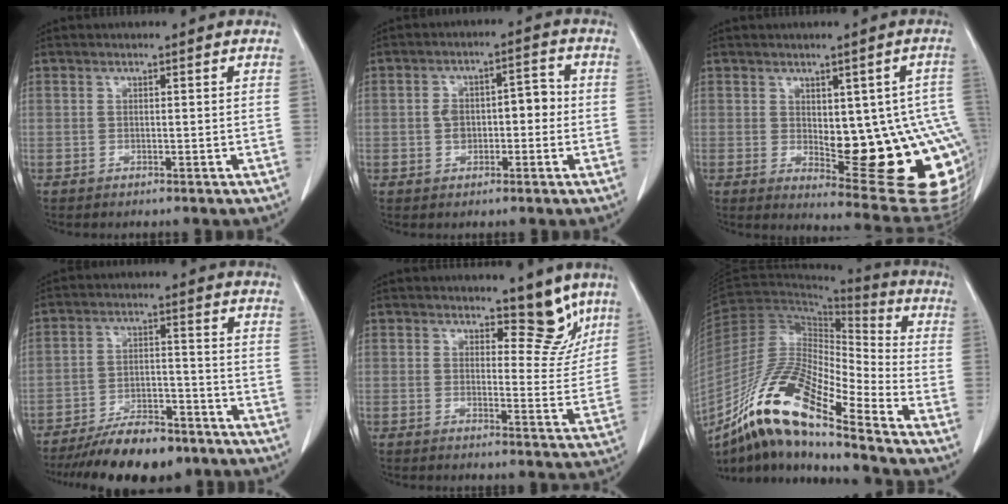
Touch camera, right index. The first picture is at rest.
{"total": 6.1, "force": [-0.5, 3.5, 4.9], "torque": [-0.085, 0.033, -0.006]}
{"total": 18.6, "force": [-2.3, 5.9, 17.4], "torque": [-0.138, 0.012, -0.002]}
{"total": 12.9, "force": [-10.4, 4.2, 6.4], "torque": [-0.093, 0.005, -0.166]}
{"total": 6.2, "force": [4.9, 2.7, 2.7], "torque": [-0.015, -0.021, 0.060]}
{"total": 18.4, "force": [-12.6, 2.7, 13.2], "torque": [-0.258, -0.009, -0.228]}